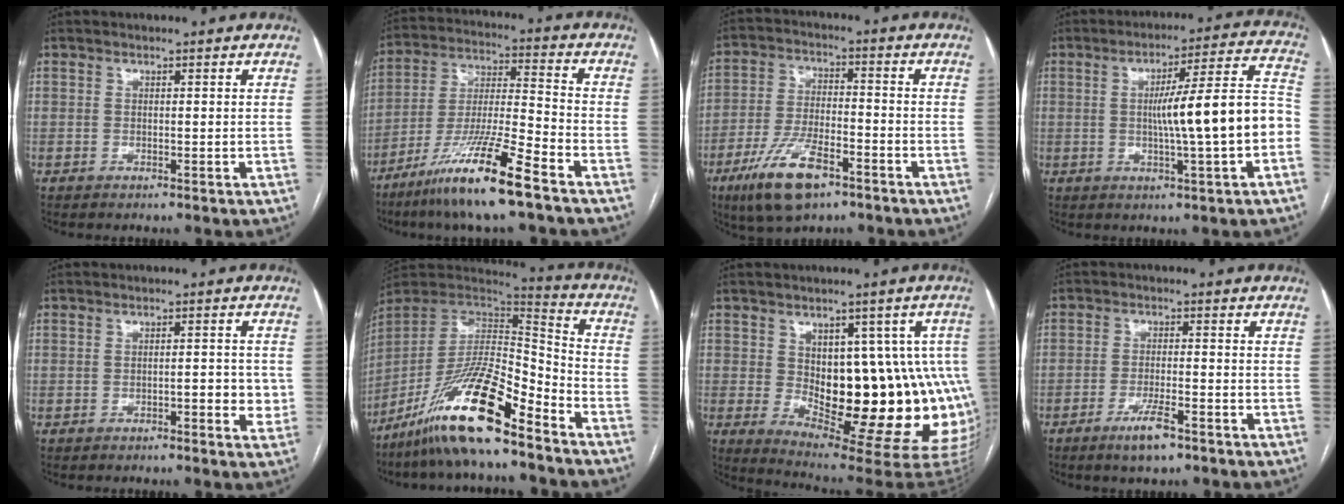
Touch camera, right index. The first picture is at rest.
{"total": 15.2, "force": [-9.8, 0.0, 11.6], "torque": [-0.234, -0.031, -0.183]}
{"total": 11.6, "force": [-6.9, 4.1, 8.4], "torque": [-0.172, -0.006, -0.120]}
{"total": 13.9, "force": [-2.0, 0.1, 13.7], "torque": [-0.198, 0.023, -0.030]}
{"total": 3.7, "force": [-0.8, 1.3, 3.4], "torque": [-0.043, 0.001, -0.010]}
{"total": 18.8, "force": [-13.0, 2.7, 13.3], "torque": [-0.274, -0.015, -0.240]}
{"total": 19.7, "force": [-0.6, 8.5, 17.7], "torque": [-0.161, 0.015, 0.018]}
{"total": 5.0, "force": [-3.3, 0.8, 3.7], "torque": [-0.073, -0.005, -0.056]}